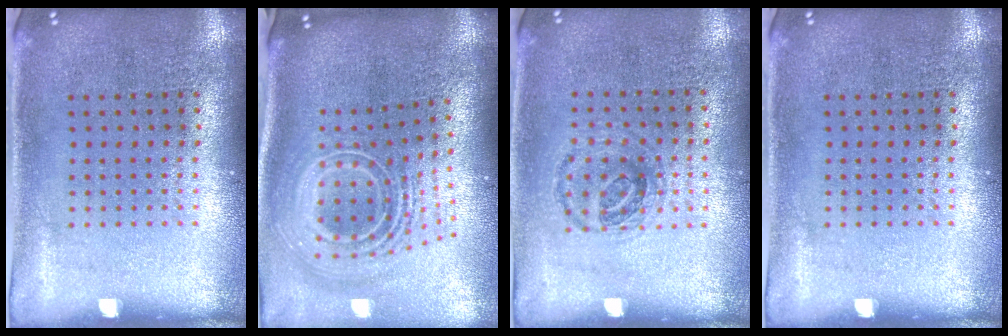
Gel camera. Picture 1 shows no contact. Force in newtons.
{"total": 2.9, "press": 1.9, "slide": 2.1}
{"total": 0.9, "press": 0.8, "slide": 0.3}
{"total": 0.0}